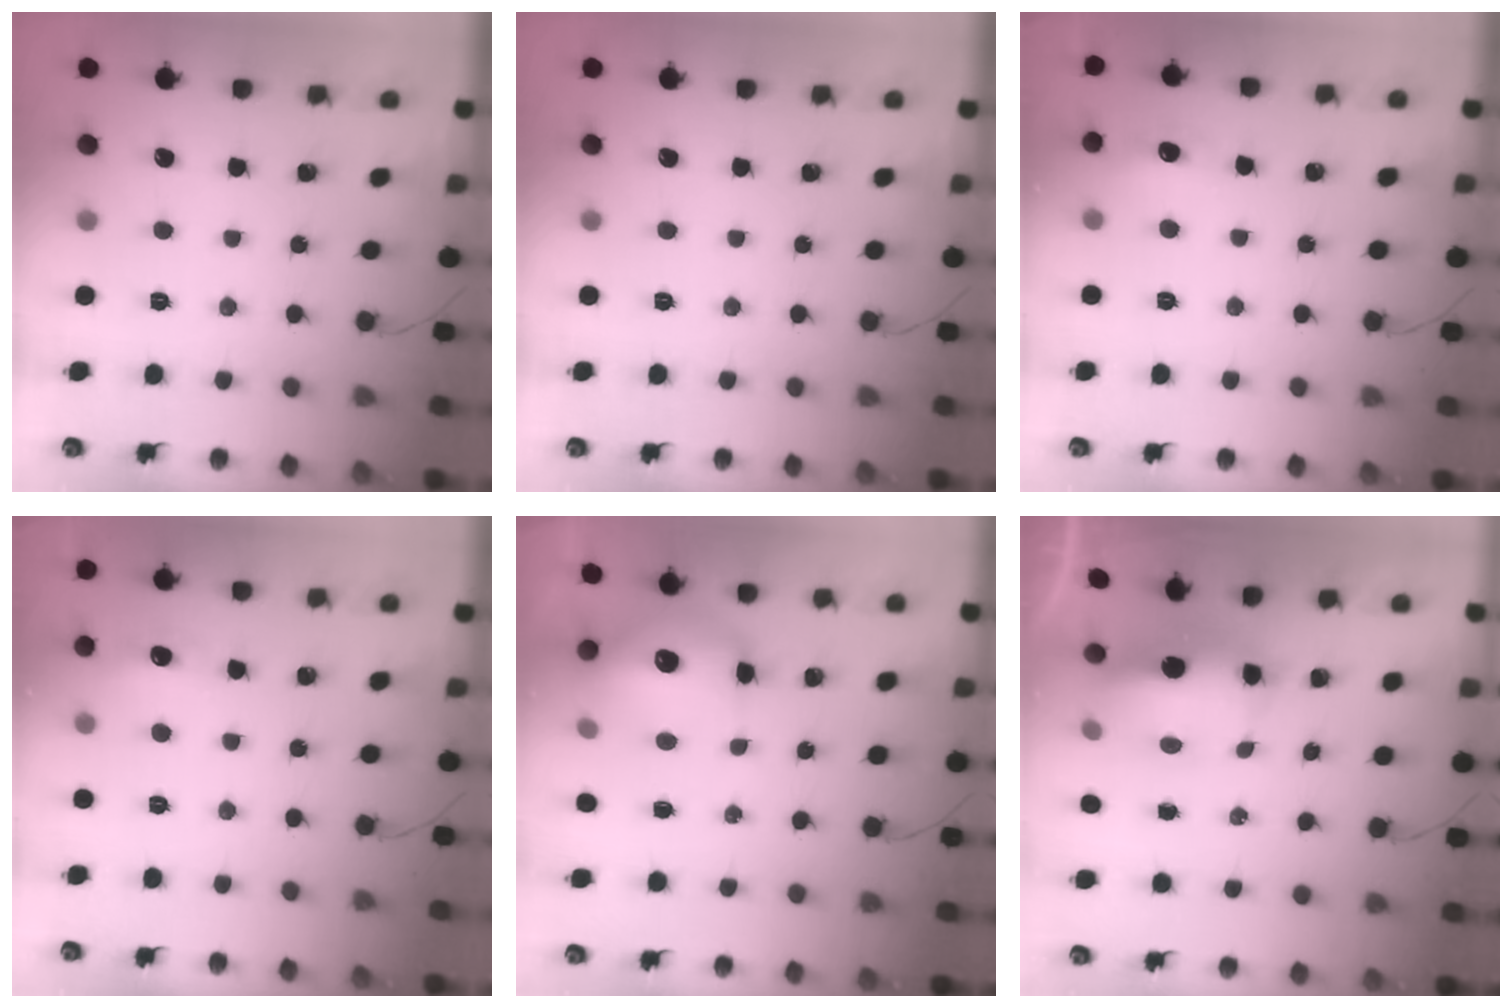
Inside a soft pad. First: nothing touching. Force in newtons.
{"total": 0.0}
{"total": 7.1, "press": 7.0, "slide": 1.6}
{"total": 7.1, "press": 7.0, "slide": 1.6}
{"total": 14.3, "press": 13.8, "slide": 3.7}
{"total": 9.2, "press": 9.0, "slide": 1.9}